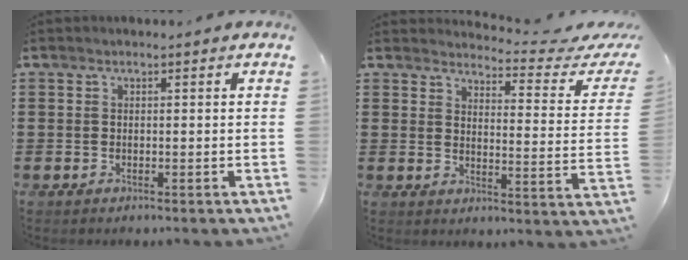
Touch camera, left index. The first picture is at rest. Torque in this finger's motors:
{"motor_torque": [0.00, -0.01, -0.19, -0.04]}